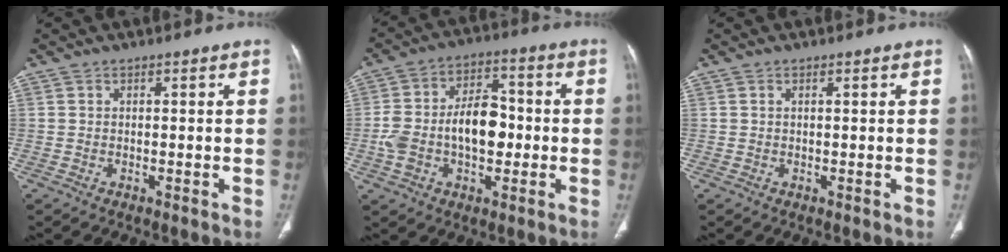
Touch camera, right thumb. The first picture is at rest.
{"total": 14.0, "force": [-1.4, 8.6, 10.9], "torque": [-0.179, 0.037, -0.023]}
{"total": 0.0}